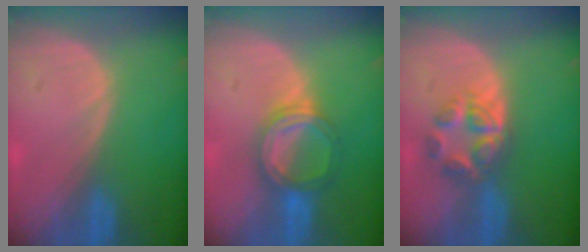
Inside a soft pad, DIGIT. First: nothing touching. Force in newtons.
{"total": 5.9, "press": 5.5, "slide": 2.0}
{"total": 5.6, "press": 5.3, "slide": 2.0}